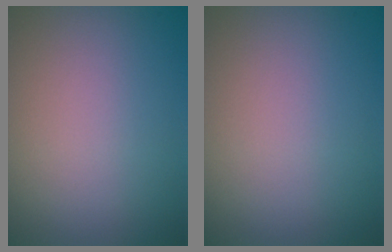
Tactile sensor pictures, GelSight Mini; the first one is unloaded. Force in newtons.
{"total": 0.0}